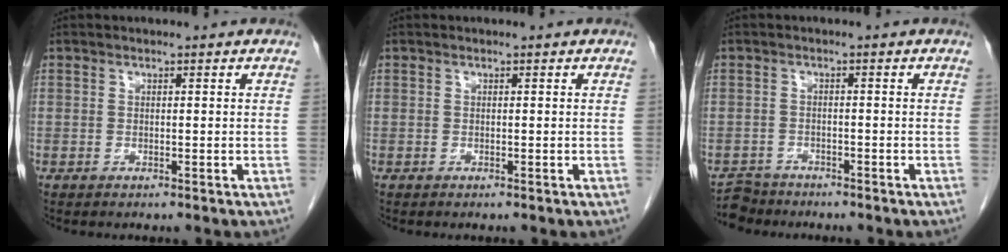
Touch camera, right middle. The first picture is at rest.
{"total": 0.0}
{"total": 3.5, "force": [-3.2, 1.1, -0.7], "torque": [0.007, -0.006, -0.058]}